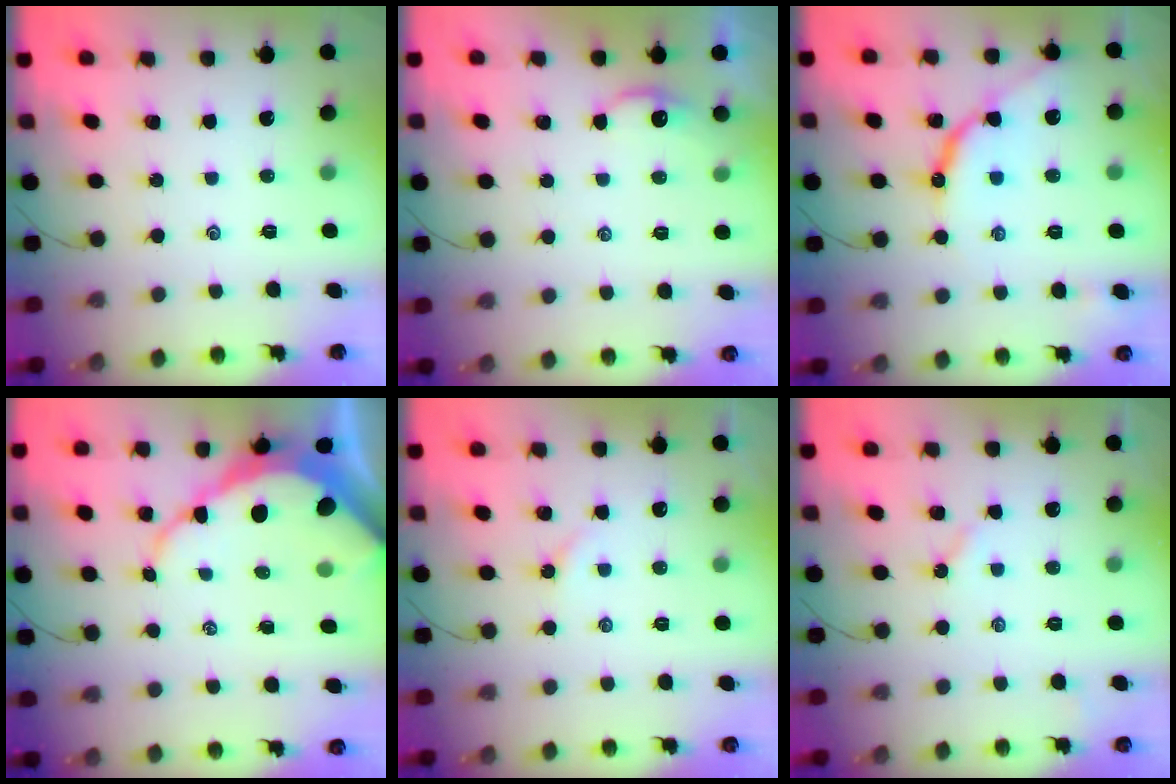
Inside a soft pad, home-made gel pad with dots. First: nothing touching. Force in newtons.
{"total": 2.6, "press": 2.6, "slide": 0.3}
{"total": 9.2, "press": 9.2, "slide": 0.9}
{"total": 12.1, "press": 12.0, "slide": 1.0}
{"total": 3.0, "press": 2.9, "slide": 0.6}
{"total": 2.2, "press": 2.2, "slide": 0.4}